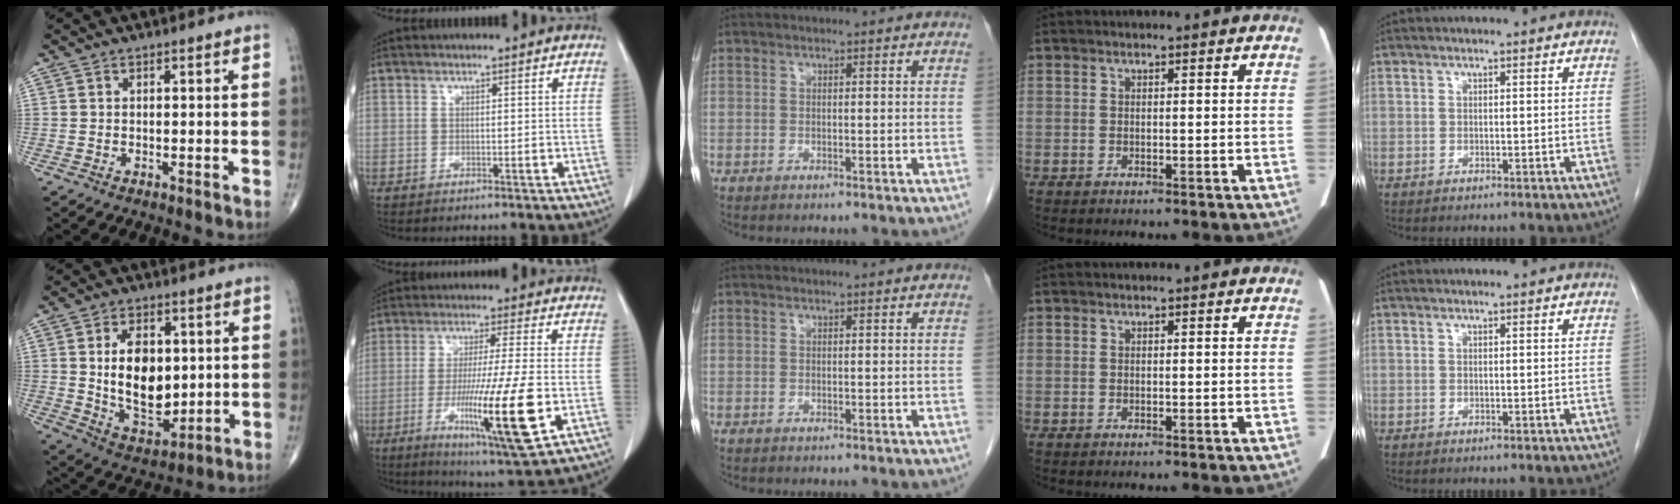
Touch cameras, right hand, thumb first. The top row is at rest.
{"thumb": {"total": 14.2, "force": [1.6, 8.7, 11.1], "torque": [-0.150, -0.019, 0.040]}, "index": {"total": 15.4, "force": [-4.4, 0.1, 14.8], "torque": [-0.266, -0.035, -0.071]}}